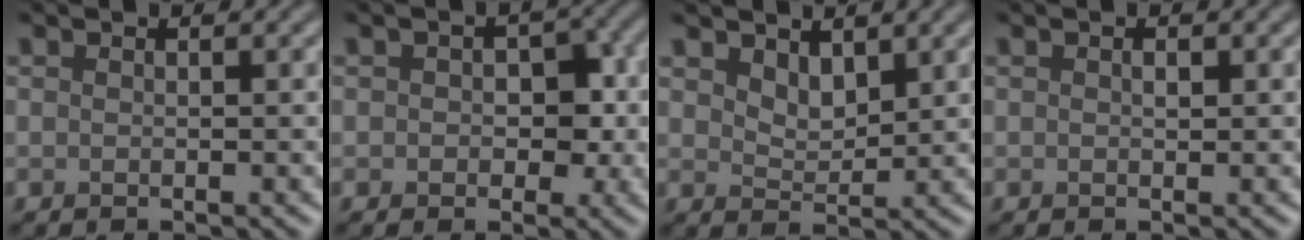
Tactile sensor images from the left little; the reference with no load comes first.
{"total": 3.3, "force": [-0.2, 2.5, 2.1], "torque": [-0.018, -0.003, -0.004]}
{"total": 2.0, "force": [1.5, 1.0, 0.8], "torque": [-0.021, -0.006, 0.030]}
{"total": 0.6, "force": [0.1, 0.3, 0.4], "torque": [-0.007, 0.000, 0.001]}